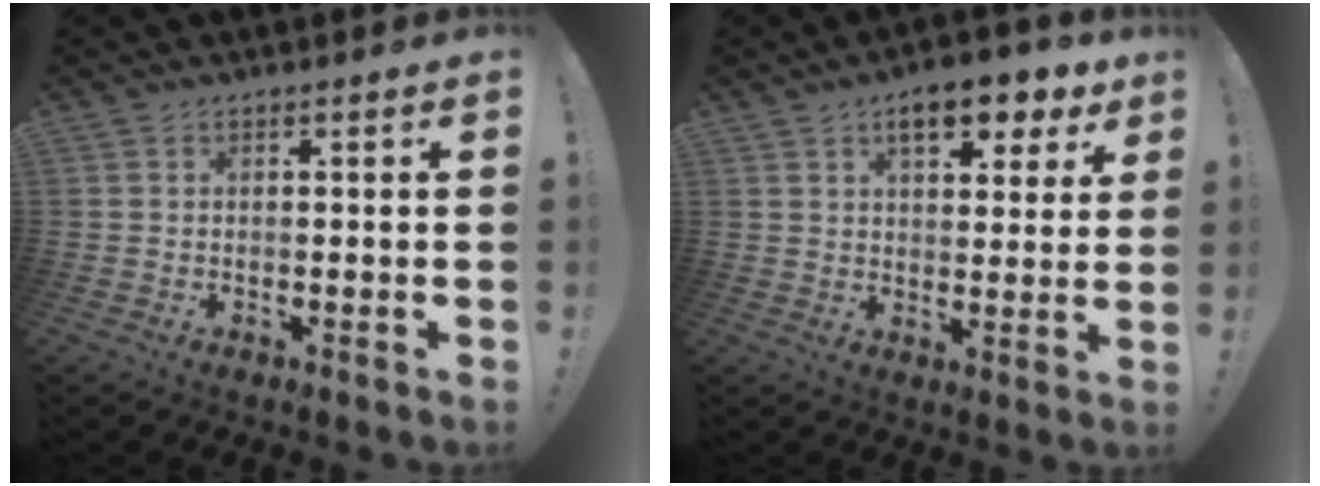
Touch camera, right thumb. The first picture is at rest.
{"total": 10.5, "force": [6.3, 4.4, 7.1], "torque": [-0.090, -0.034, 0.106]}